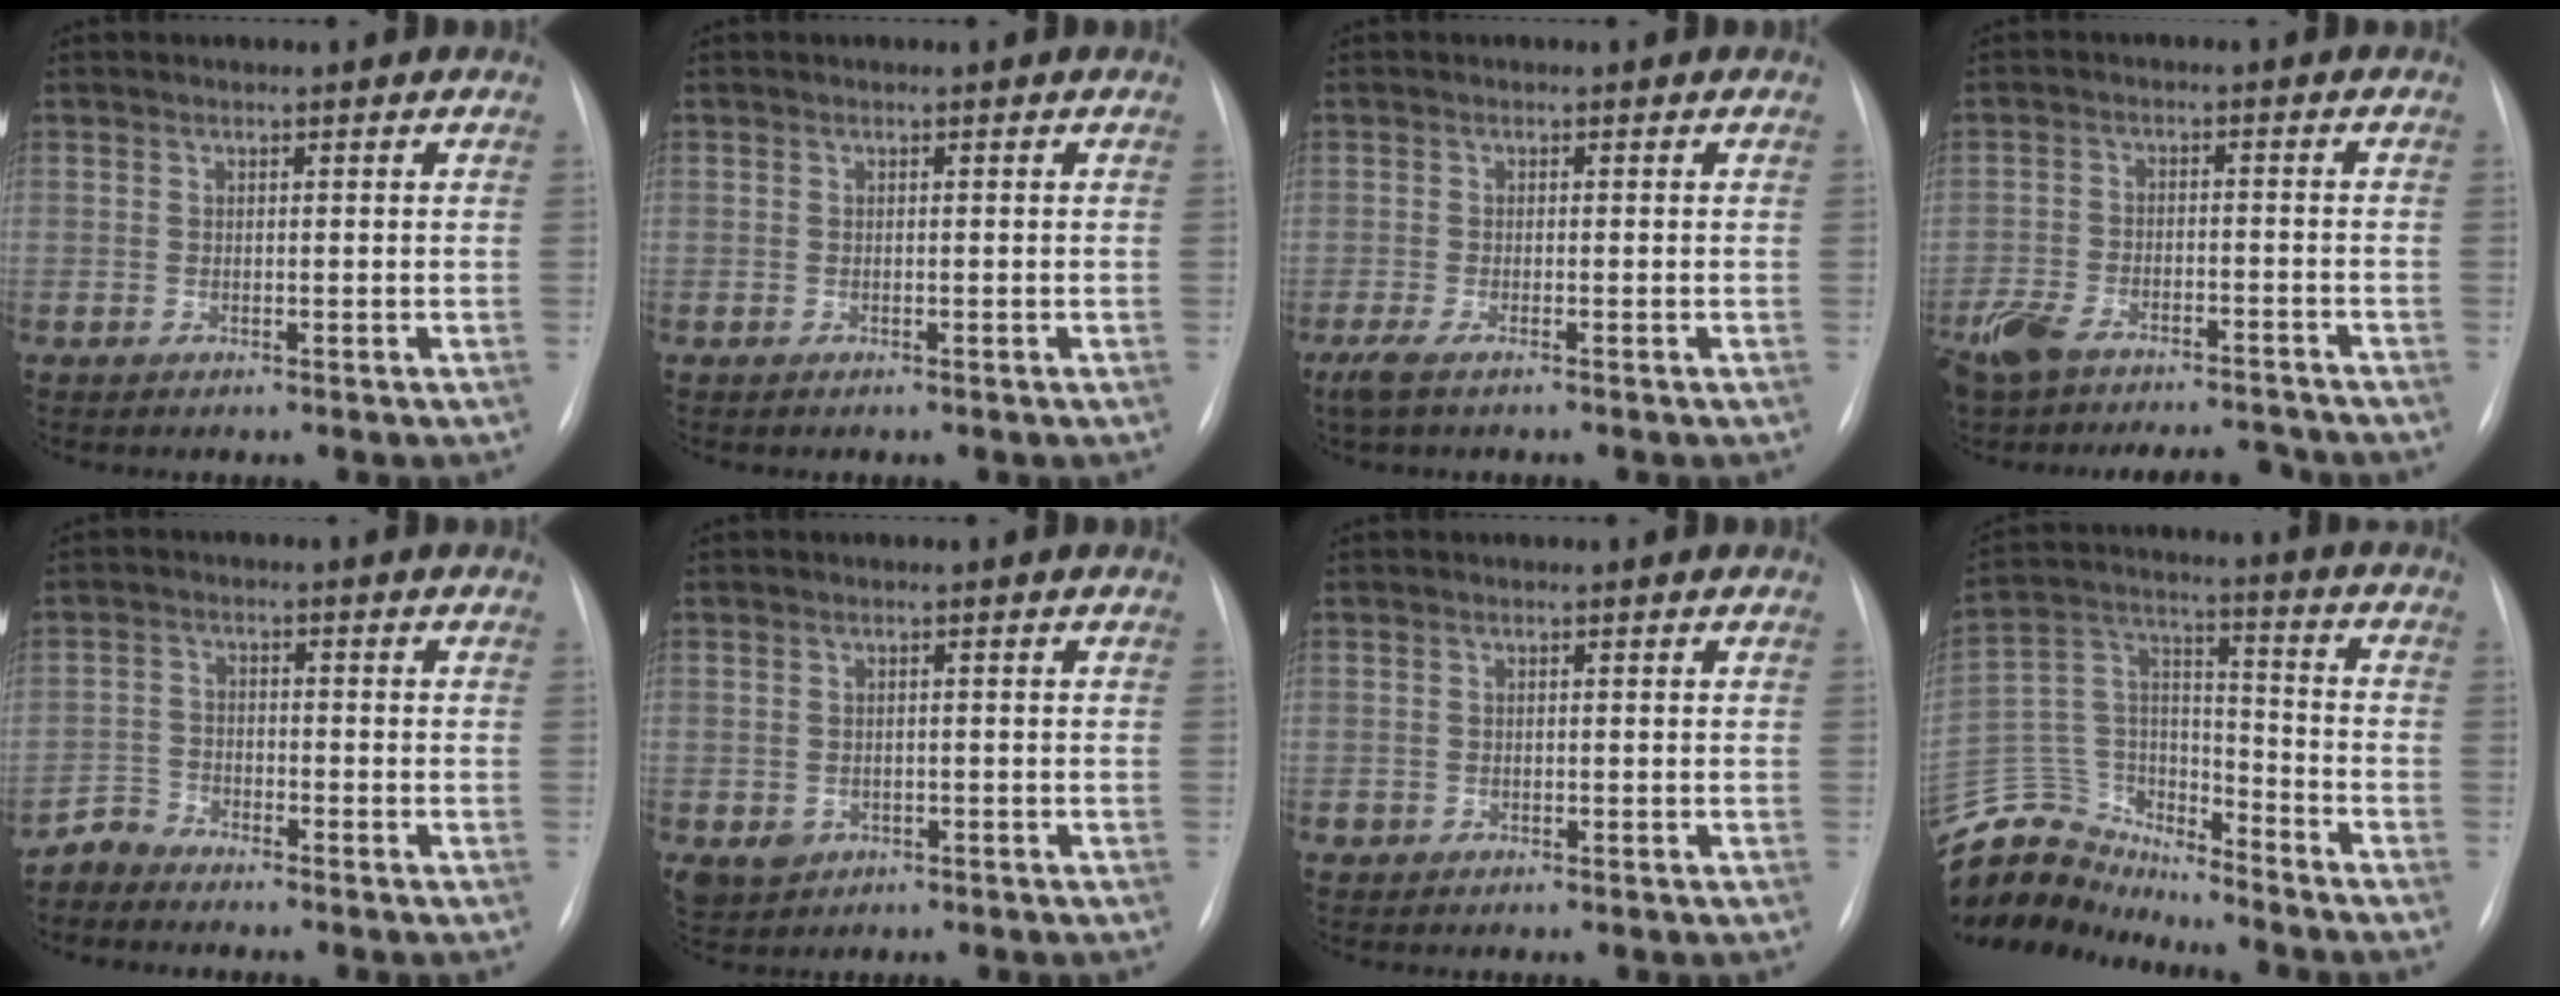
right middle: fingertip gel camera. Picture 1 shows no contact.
{"total": 0.0}
{"total": 3.1, "force": [-2.1, 0.6, 2.2], "torque": [-0.047, -0.010, -0.039]}
{"total": 12.0, "force": [-10.4, 3.8, 4.6], "torque": [-0.091, 0.014, -0.165]}
{"total": 2.9, "force": [-2.8, 0.7, -0.7], "torque": [0.019, -0.007, -0.058]}
{"total": 3.7, "force": [-1.4, 3.3, 1.0], "torque": [-0.020, 0.000, -0.012]}
{"total": 0.6, "force": [-0.3, 0.6, 0.1], "torque": [-0.001, 0.004, -0.005]}
{"total": 16.3, "force": [-15.4, 5.0, 1.7], "torque": [-0.044, 0.073, -0.273]}